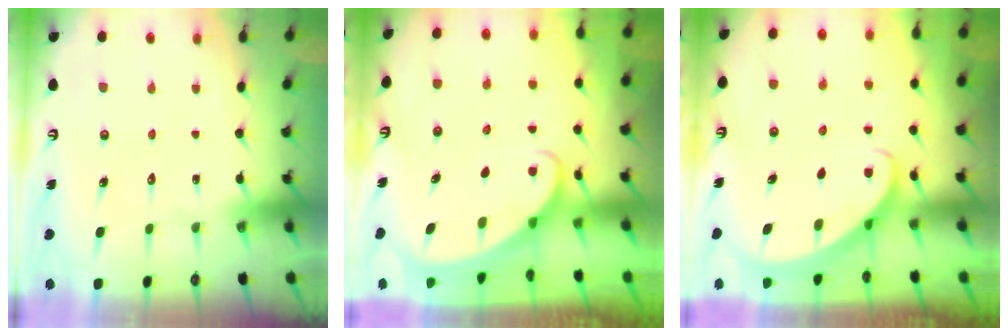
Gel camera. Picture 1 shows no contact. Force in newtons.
{"total": 2.9, "press": 2.9, "slide": 0.3}
{"total": 2.8, "press": 2.8, "slide": 0.1}